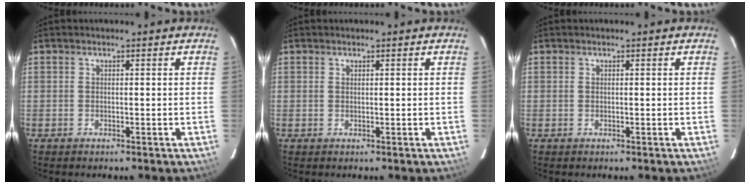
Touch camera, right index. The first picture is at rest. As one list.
[{"total": 0.0}, {"total": 0.0}]